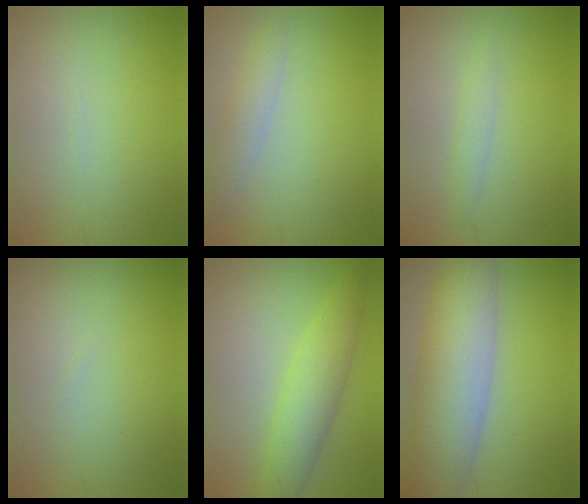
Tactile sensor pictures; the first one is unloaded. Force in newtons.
{"total": 2.0, "press": 2.0, "slide": 0.1}
{"total": 1.3, "press": 1.3, "slide": 0.0}
{"total": 0.0}
{"total": 4.4, "press": 4.4, "slide": 0.1}
{"total": 9.4, "press": 9.4, "slide": 0.3}